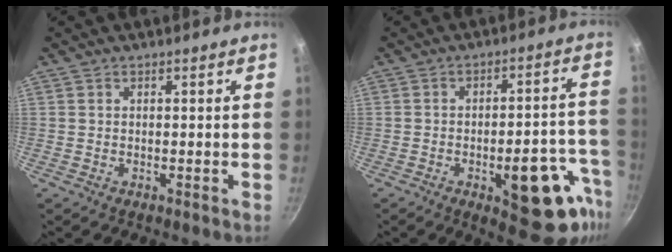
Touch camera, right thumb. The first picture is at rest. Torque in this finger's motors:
{"motor_torque": [2.68, 2.34, 1.10, -0.80, 0.28]}